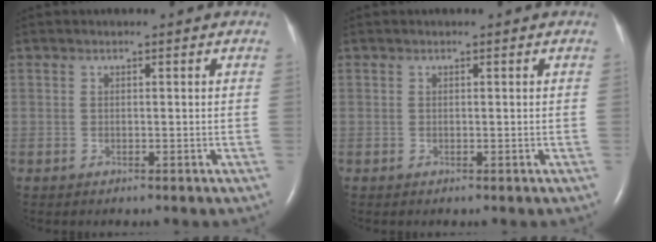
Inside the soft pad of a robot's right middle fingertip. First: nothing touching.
{"total": 0.0}